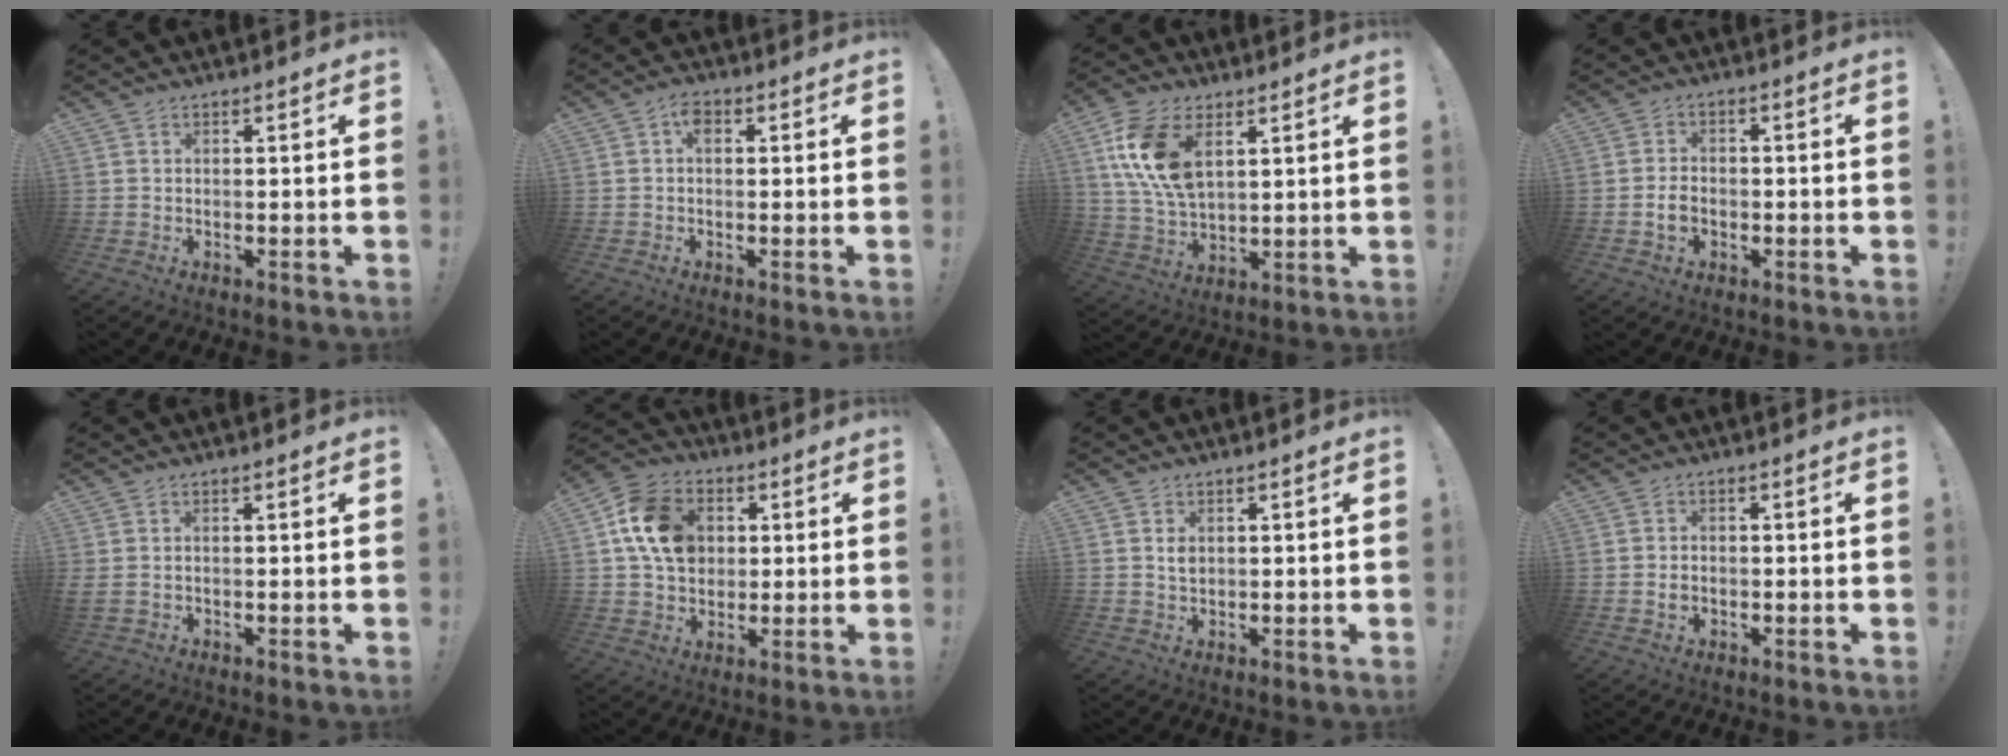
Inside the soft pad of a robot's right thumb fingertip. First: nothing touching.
{"total": 3.5, "force": [0.7, 2.2, 2.6], "torque": [-0.044, 0.005, 0.011]}
{"total": 15.0, "force": [6.3, 8.8, 10.4], "torque": [-0.209, -0.022, 0.117]}
{"total": 4.2, "force": [-1.2, 3.2, 2.4], "torque": [-0.028, 0.005, -0.022]}
{"total": 1.1, "force": [0.3, 0.1, 1.1], "torque": [-0.025, 0.000, 0.006]}
{"total": 15.6, "force": [3.4, 12.5, 8.7], "torque": [-0.127, 0.001, 0.071]}
{"total": 2.5, "force": [0.9, 2.1, 1.1], "torque": [0.001, -0.010, 0.012]}
{"total": 2.2, "force": [-0.3, 1.8, 1.2], "torque": [-0.004, 0.001, -0.008]}